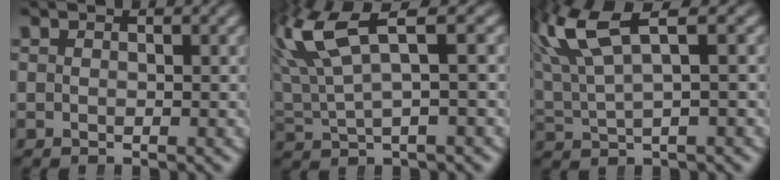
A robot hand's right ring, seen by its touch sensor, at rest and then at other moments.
{"total": 8.2, "force": [3.4, 4.5, 6.0], "torque": [-0.128, 0.003, 0.054]}
{"total": 7.4, "force": [3.2, 3.7, 5.6], "torque": [-0.122, -0.001, 0.059]}